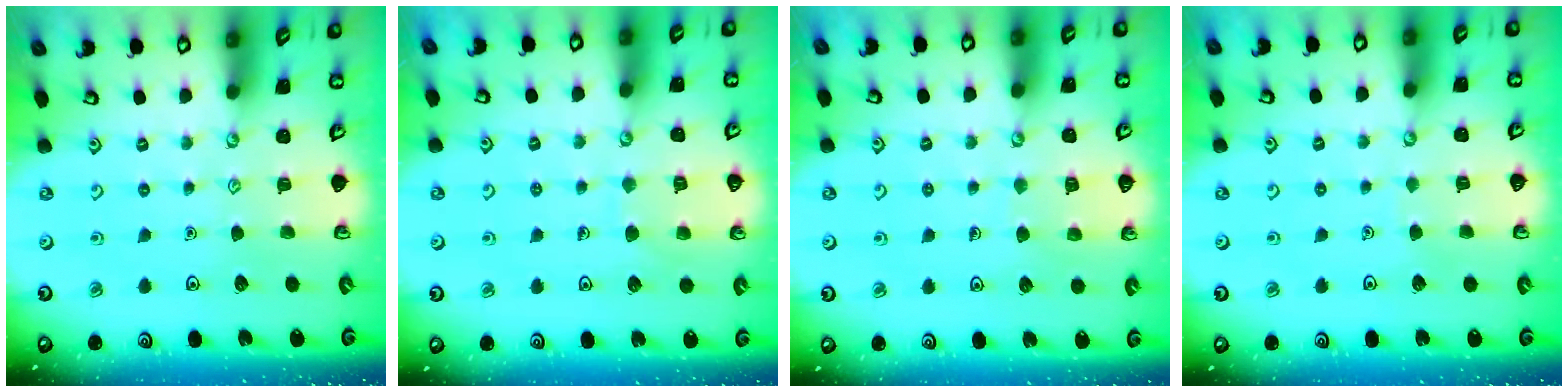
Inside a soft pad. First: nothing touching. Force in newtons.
{"total": 6.4, "press": 6.4, "slide": 0.4}
{"total": 6.8, "press": 6.7, "slide": 0.6}
{"total": 1.4, "press": 1.4, "slide": 0.1}